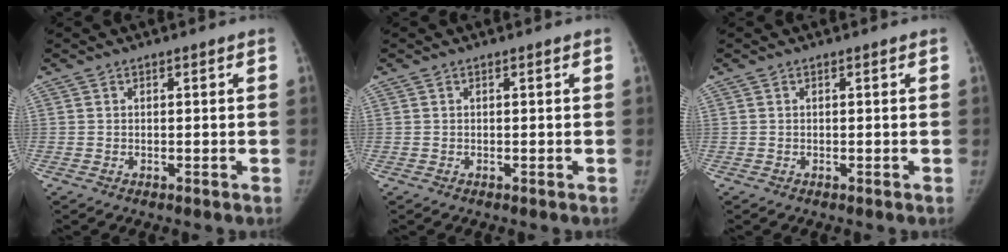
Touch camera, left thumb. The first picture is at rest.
{"total": 0.0}
{"total": 0.0}